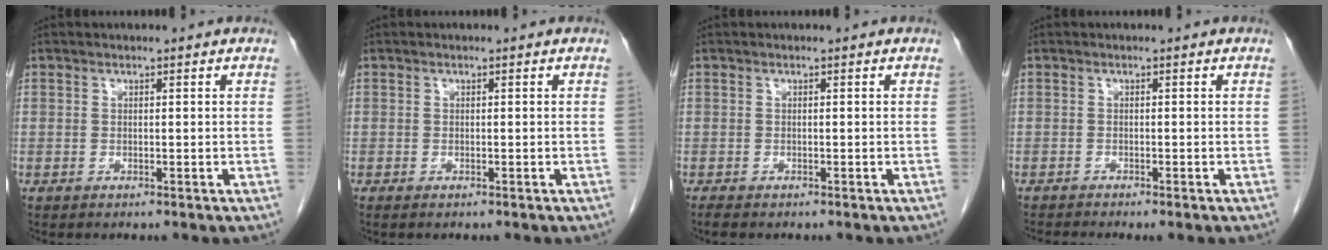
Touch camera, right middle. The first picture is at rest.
{"total": 0.5, "force": [-0.4, 0.1, 0.4], "torque": [-0.010, -0.003, -0.004]}
{"total": 1.3, "force": [-1.0, 0.3, 0.6], "torque": [-0.020, -0.006, -0.015]}
{"total": 2.4, "force": [-2.1, -0.5, 1.0], "torque": [-0.010, -0.001, -0.033]}